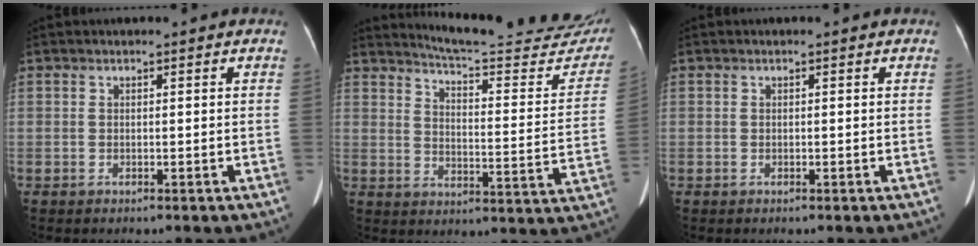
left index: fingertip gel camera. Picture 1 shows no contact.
{"total": 23.0, "force": [21.6, 2.5, 7.4], "torque": [-0.092, -0.093, 0.255]}
{"total": 0.0}